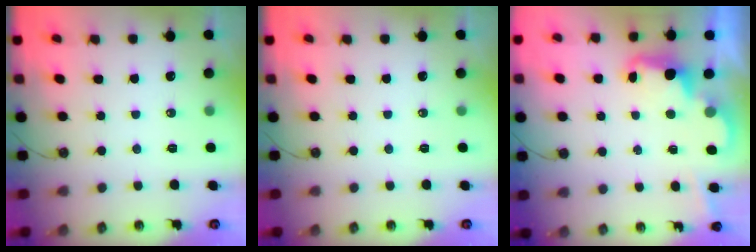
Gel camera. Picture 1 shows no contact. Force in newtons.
{"total": 0.0}
{"total": 2.6, "press": 2.5, "slide": 0.6}